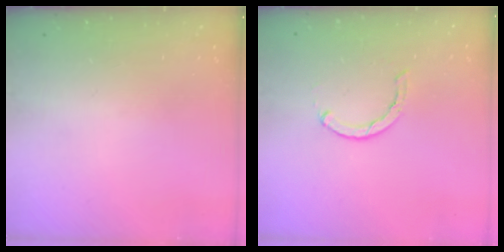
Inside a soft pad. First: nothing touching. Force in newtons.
{"total": 1.5, "press": 1.5, "slide": 0.2}